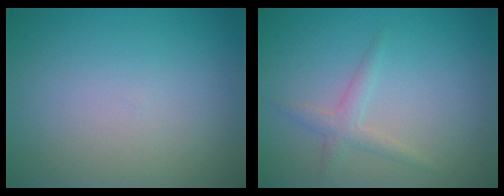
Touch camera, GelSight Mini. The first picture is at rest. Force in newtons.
{"total": 1.6, "press": 1.6, "slide": 0.0}